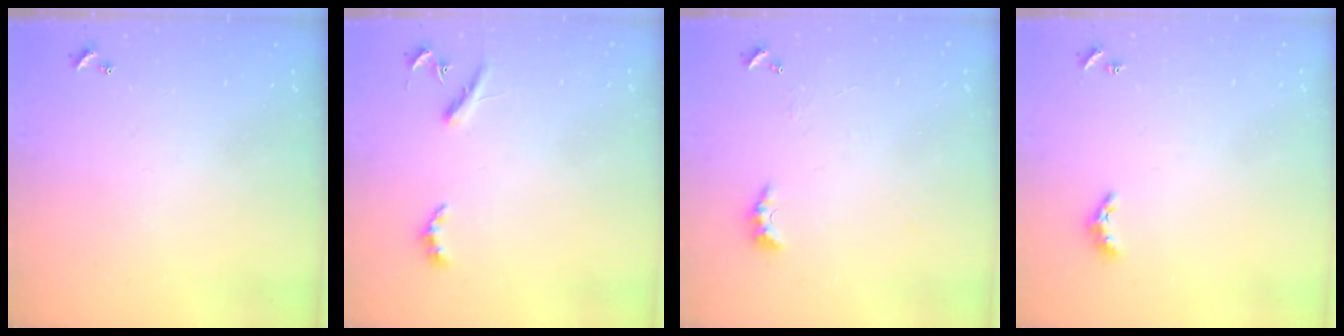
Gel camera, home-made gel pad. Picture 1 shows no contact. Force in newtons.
{"total": 3.5, "press": 3.5, "slide": 0.7}
{"total": 3.0, "press": 2.9, "slide": 0.7}
{"total": 3.3, "press": 3.3, "slide": 0.6}